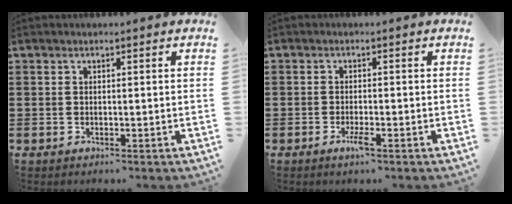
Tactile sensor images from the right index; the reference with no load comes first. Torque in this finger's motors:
{"motor_torque": [0.41, -0.13, 0.05, 0.01]}